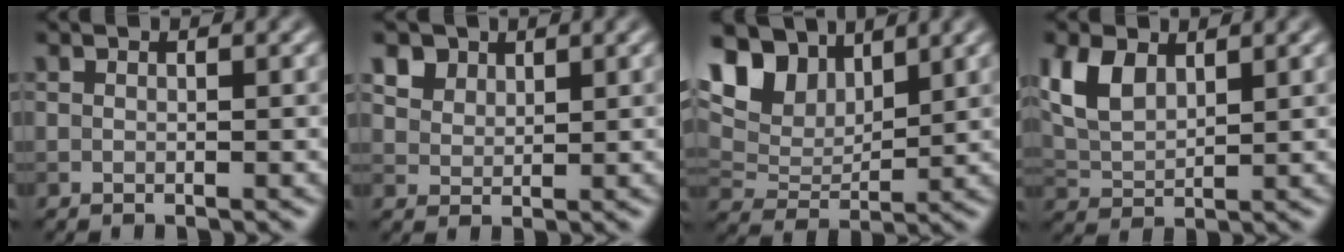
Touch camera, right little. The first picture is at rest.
{"total": 3.9, "force": [2.7, 2.4, 1.5], "torque": [-0.051, 0.000, 0.056]}
{"total": 8.8, "force": [5.2, 4.8, 5.2], "torque": [-0.120, 0.013, 0.092]}
{"total": 4.4, "force": [2.1, 2.5, 2.9], "torque": [-0.072, 0.003, 0.044]}